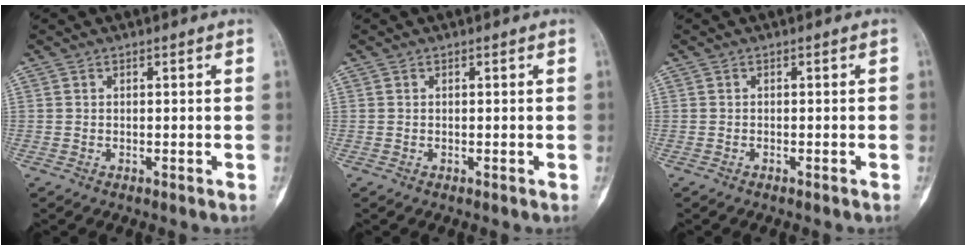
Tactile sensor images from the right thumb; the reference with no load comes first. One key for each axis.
{"total": 0.0}
{"total": 0.5, "fx": -0.3, "fy": 0.1, "fz": 0.4, "tx": -0.008, "ty": 0.009, "tz": -0.007}